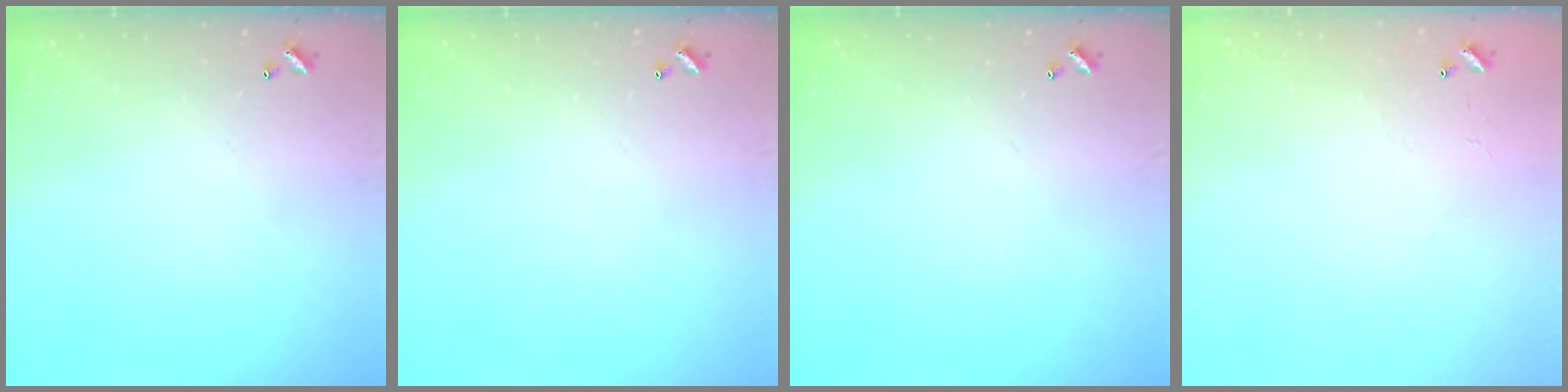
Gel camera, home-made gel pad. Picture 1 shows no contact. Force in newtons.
{"total": 0.0}
{"total": 0.0}
{"total": 7.3, "press": 7.3, "slide": 0.6}